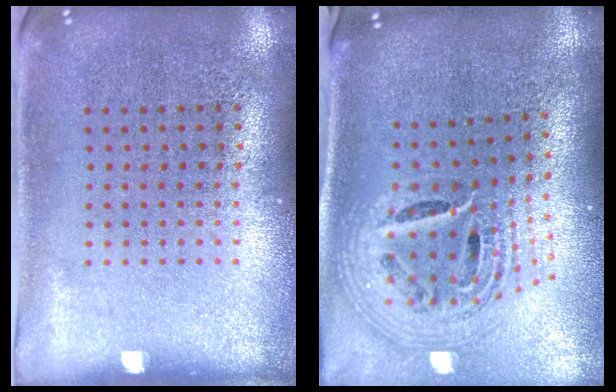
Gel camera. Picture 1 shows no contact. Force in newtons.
{"total": 2.6, "press": 1.8, "slide": 1.9}